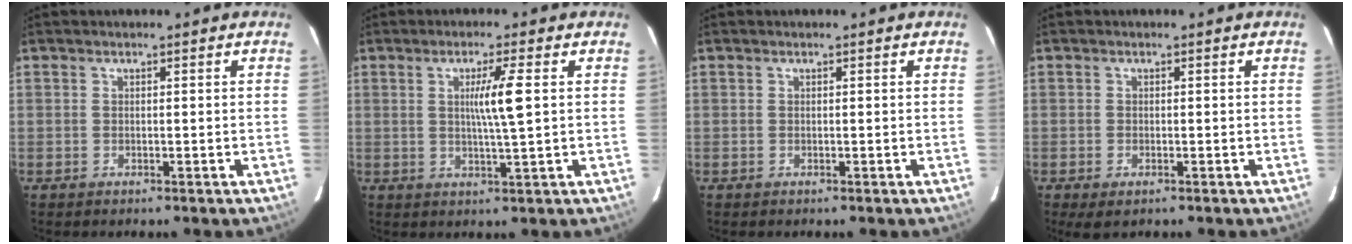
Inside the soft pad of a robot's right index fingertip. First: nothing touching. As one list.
[{"total": 5.3, "force": [0.9, -0.7, 5.1], "torque": [-0.091, -0.005, 0.017]}, {"total": 0.0}, {"total": 2.2, "force": [-1.1, 1.0, 1.6], "torque": [-0.032, -0.004, -0.009]}]